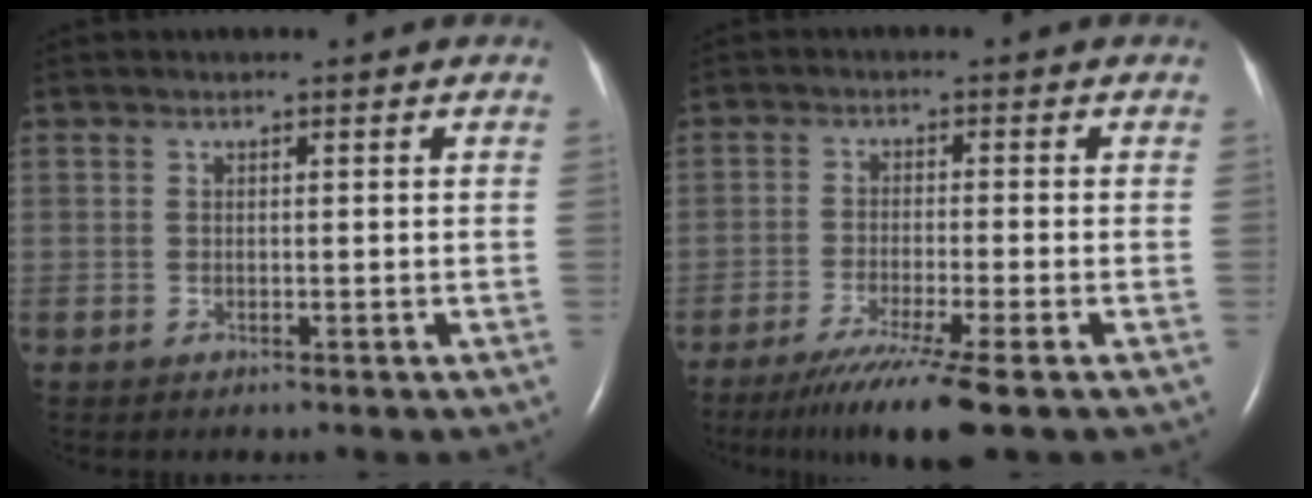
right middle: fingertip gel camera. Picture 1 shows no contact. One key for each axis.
{"total": 8.8, "fx": -6.2, "fy": -1.1, "fz": 6.2, "tx": -0.104, "ty": -0.029, "tz": -0.102}